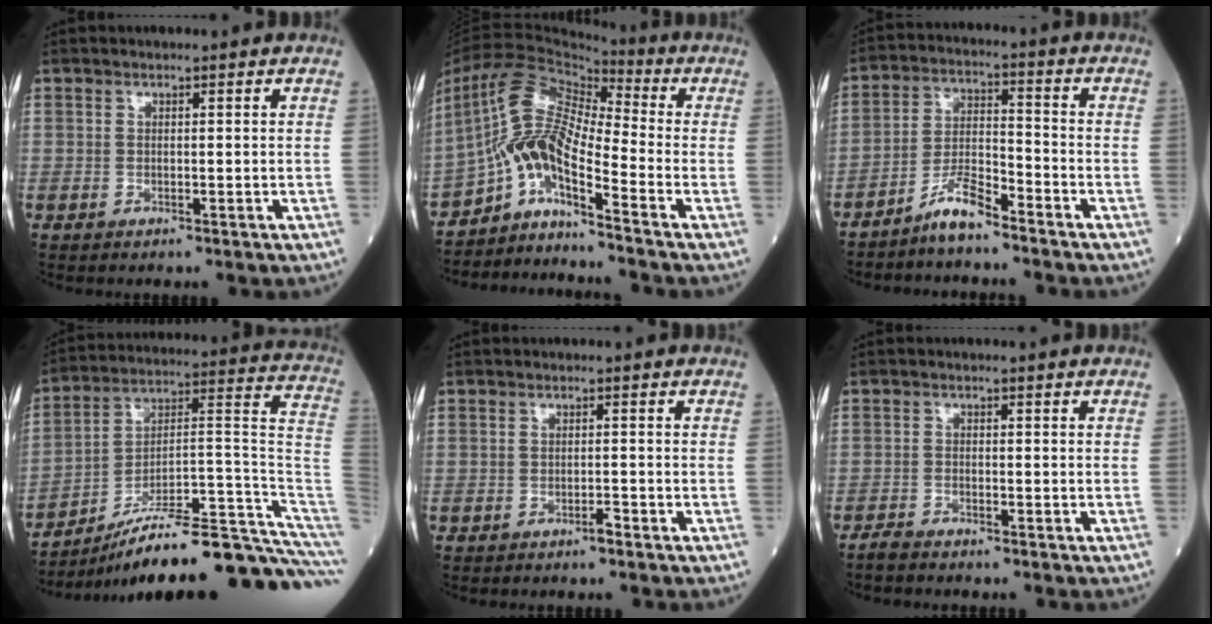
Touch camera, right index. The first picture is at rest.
{"total": 10.5, "force": [-5.9, 1.6, 8.5], "torque": [-0.180, 0.017, -0.108]}
{"total": 6.1, "force": [-5.0, 0.8, 3.3], "torque": [-0.070, -0.007, -0.099]}
{"total": 26.3, "force": [-21.1, 0.6, 15.7], "torque": [-0.123, 0.042, -0.313]}
{"total": 1.1, "force": [-0.8, 0.1, 0.7], "torque": [-0.012, 0.001, -0.014]}
{"total": 2.0, "force": [-1.9, 0.2, 0.4], "torque": [-0.013, -0.005, -0.035]}